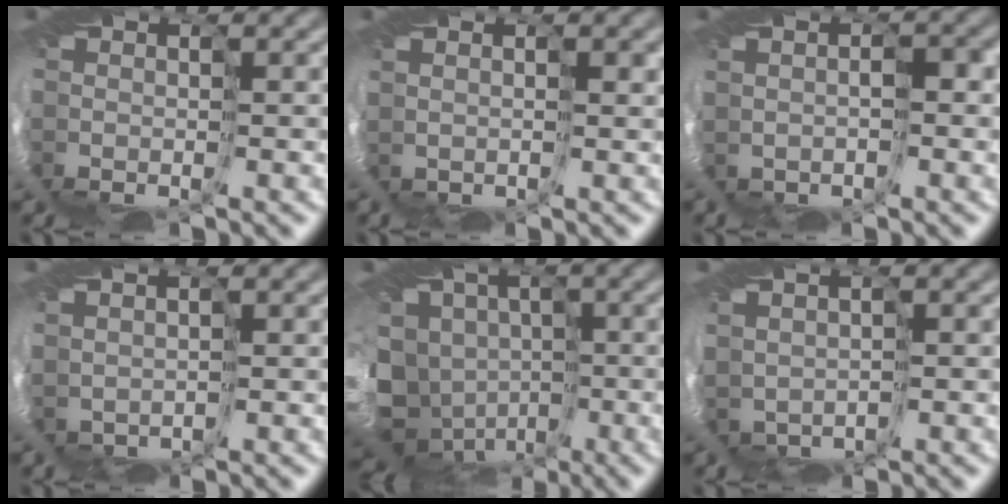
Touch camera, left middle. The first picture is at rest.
{"total": 1.1, "force": [0.8, 0.5, 0.5], "torque": [-0.005, 0.013, 0.020]}
{"total": 1.2, "force": [-0.5, 0.8, 0.8], "torque": [-0.011, 0.011, 0.000]}
{"total": 1.0, "force": [0.9, 0.5, -0.1], "torque": [-0.004, 0.004, 0.018]}
{"total": 13.5, "force": [-4.6, 11.2, 6.0], "torque": [-0.153, -0.009, -0.086]}
{"total": 1.2, "force": [0.5, 1.1, 0.2], "torque": [-0.012, -0.002, 0.010]}